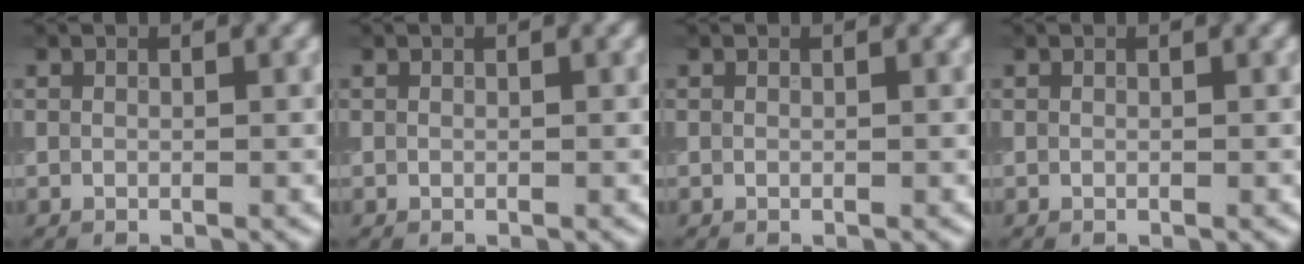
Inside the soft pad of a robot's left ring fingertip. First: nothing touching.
{"total": 0.0}
{"total": 0.0}
{"total": 0.0}